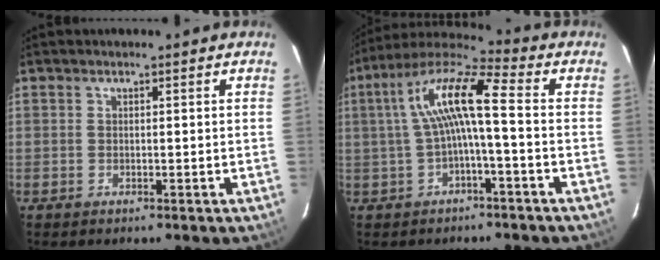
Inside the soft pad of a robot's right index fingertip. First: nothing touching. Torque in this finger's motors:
{"motor_torque": [0.94, -0.52, 0.79, 0.21]}